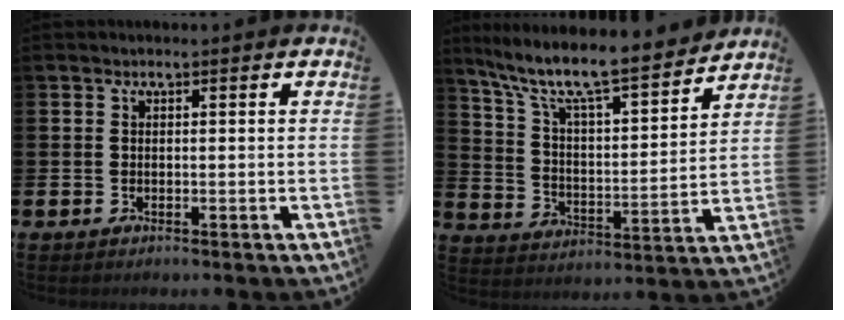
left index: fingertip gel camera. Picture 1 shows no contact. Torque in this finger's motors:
{"motor_torque": [0.73, -1.41, 0.95, 0.21]}